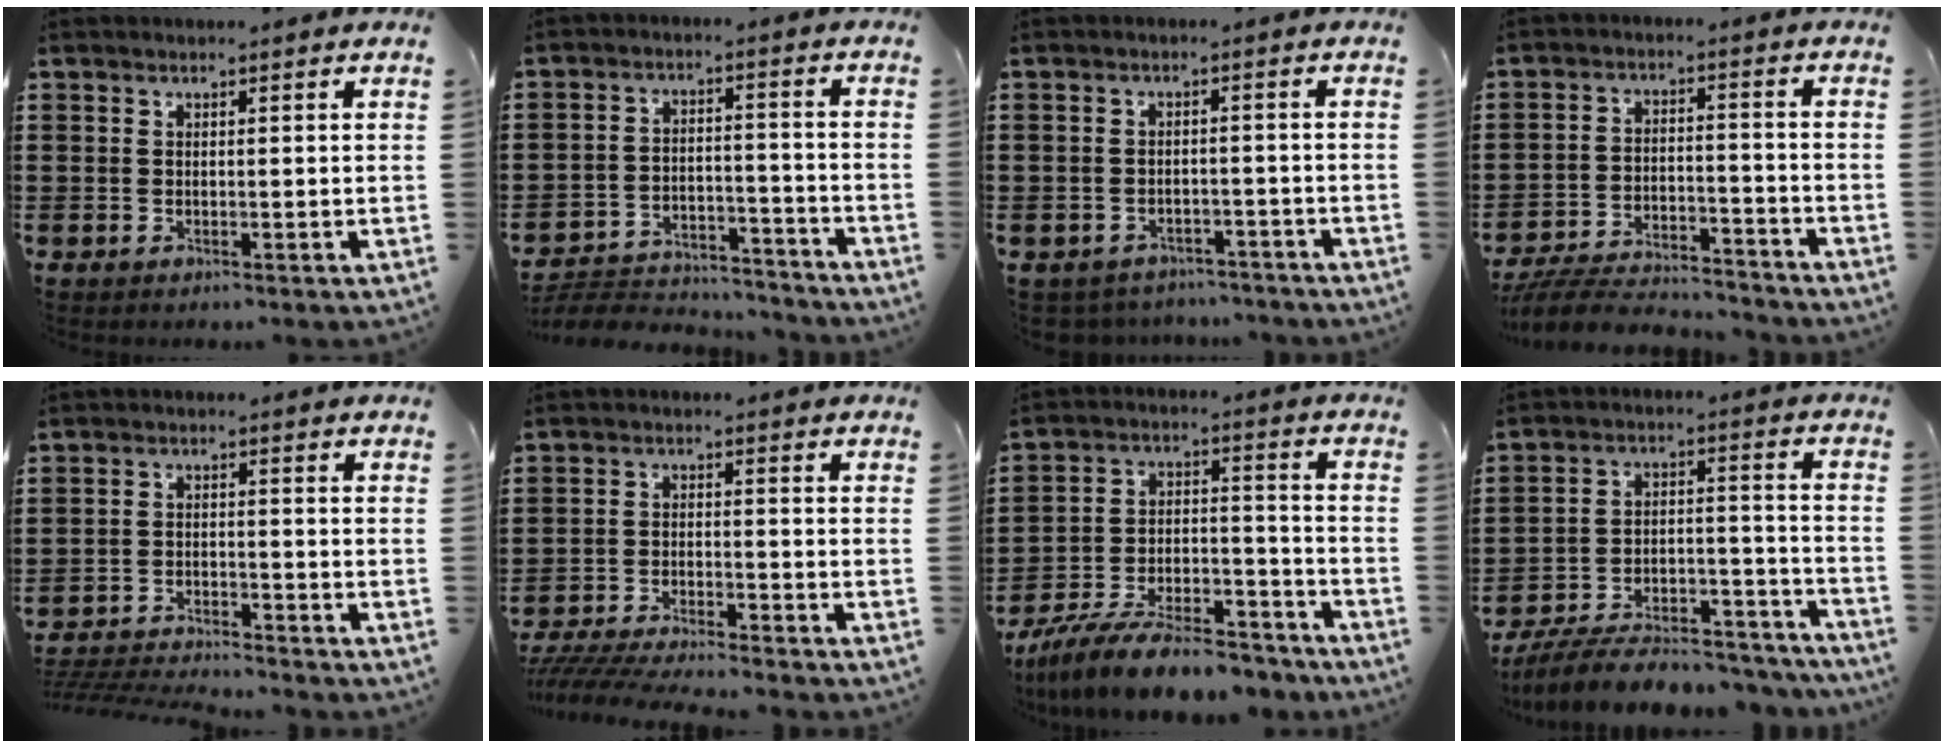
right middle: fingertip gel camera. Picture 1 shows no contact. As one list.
[{"total": 5.2, "force": [-5.0, 1.1, 0.5], "torque": [-0.016, 0.010, -0.106]}, {"total": 2.6, "force": [-2.5, 0.5, -0.3], "torque": [-0.004, 0.000, -0.056]}, {"total": 6.4, "force": [-6.2, 0.8, 1.5], "torque": [-0.032, 0.008, -0.123]}, {"total": 3.9, "force": [-3.9, 0.1, 0.4], "torque": [-0.018, -0.003, -0.086]}, {"total": 5.0, "force": [-4.9, 0.2, 1.2], "torque": [-0.034, -0.010, -0.101]}, {"total": 11.1, "force": [-9.9, 1.7, 4.8], "torque": [-0.079, 0.029, -0.191]}, {"total": 8.4, "force": [-7.7, 1.4, 3.0], "torque": [-0.046, 0.015, -0.148]}]